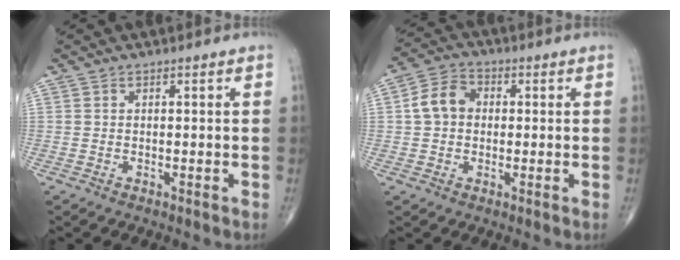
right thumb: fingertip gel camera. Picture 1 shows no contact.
{"total": 6.8, "force": [0.5, 5.4, 4.1], "torque": [-0.069, 0.019, 0.001]}